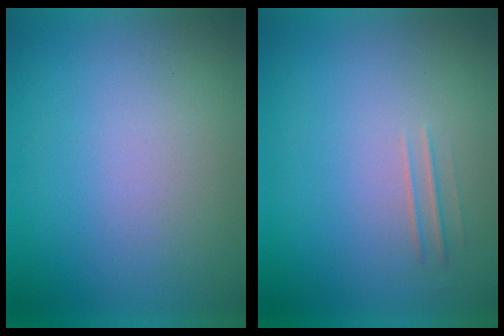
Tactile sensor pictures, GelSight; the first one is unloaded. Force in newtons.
{"total": 1.7}